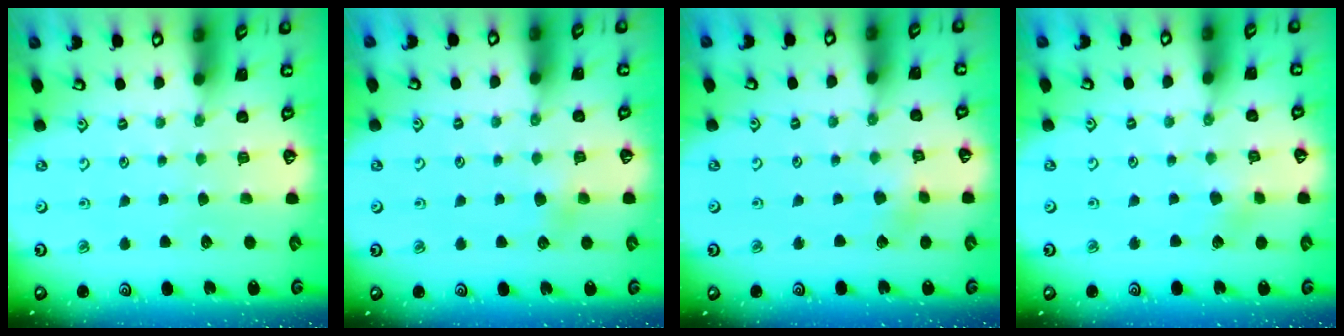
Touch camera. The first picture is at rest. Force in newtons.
{"total": 2.9, "press": 2.9, "slide": 0.3}
{"total": 3.3, "press": 3.3, "slide": 0.3}
{"total": 2.6, "press": 2.6, "slide": 0.4}